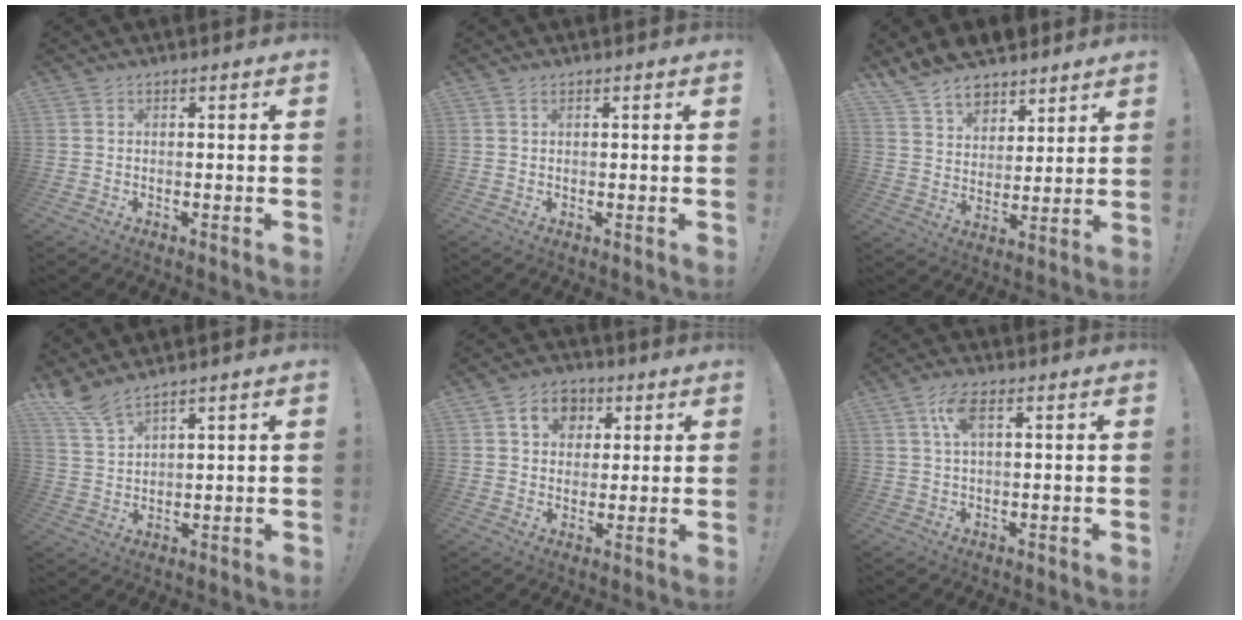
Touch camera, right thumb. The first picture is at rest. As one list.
[{"total": 0.7, "force": [0.5, 0.3, 0.5], "torque": [-0.011, 0.001, 0.009]}, {"total": 11.1, "force": [9.2, 5.8, 2.4], "torque": [-0.059, -0.072, 0.180]}, {"total": 6.4, "force": [5.7, 1.0, 2.8], "torque": [-0.053, -0.036, 0.105]}, {"total": 9.3, "force": [3.4, 7.6, 4.2], "torque": [-0.059, -0.003, 0.065]}, {"total": 5.8, "force": [1.9, 2.0, 5.2], "torque": [-0.098, 0.004, 0.031]}]